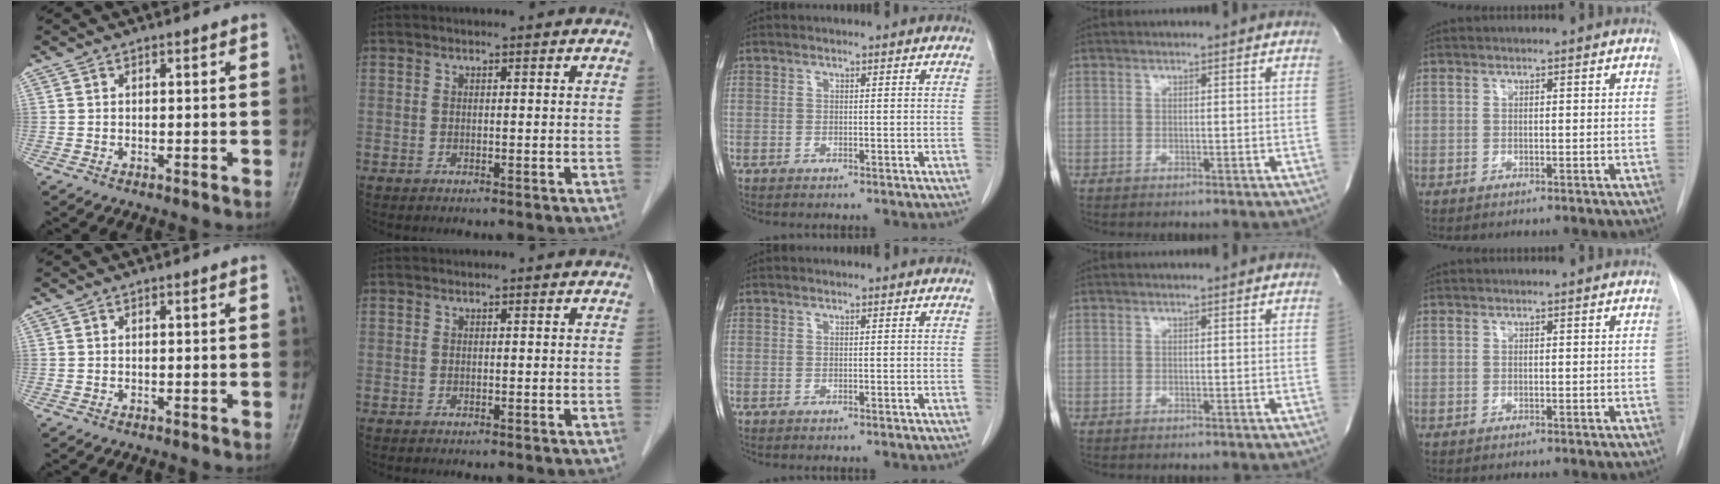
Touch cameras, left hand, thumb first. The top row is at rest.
{}